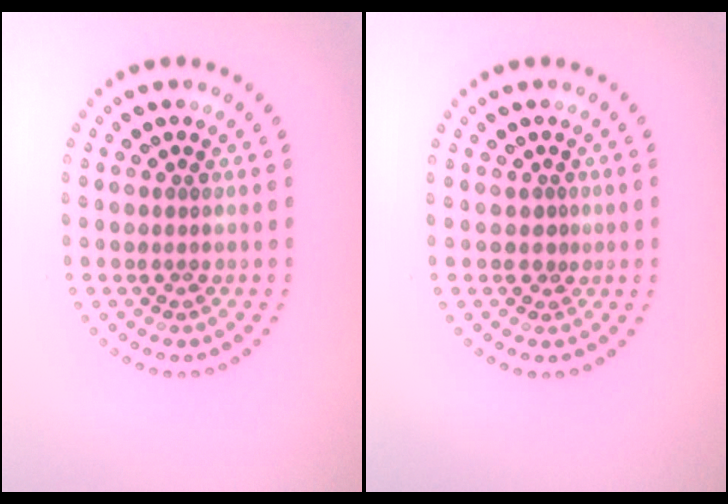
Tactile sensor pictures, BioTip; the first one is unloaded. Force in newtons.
{"total": 0.8, "press": 0.5, "slide": 0.6}